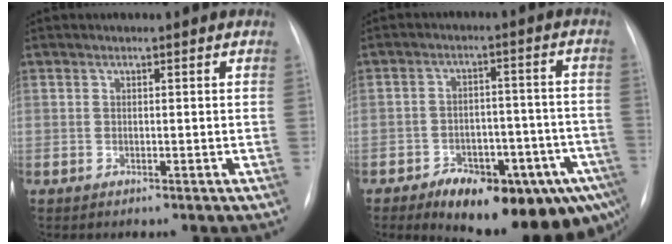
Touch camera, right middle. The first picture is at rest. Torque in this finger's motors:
{"motor_torque": [1.15, -0.98, 0.37, 0.09]}